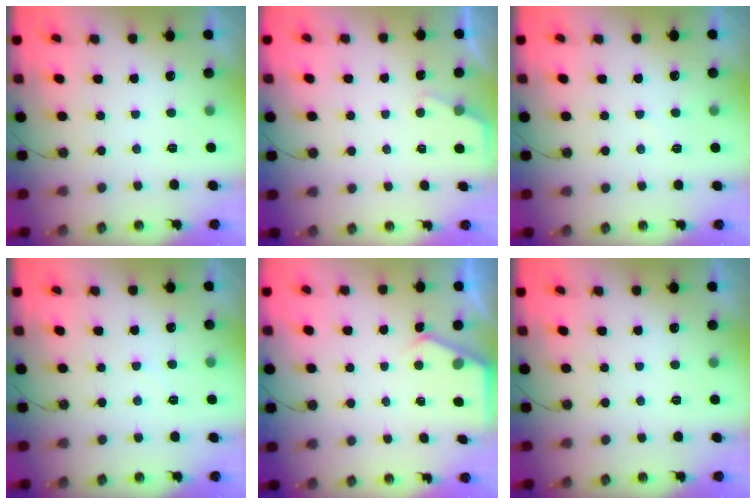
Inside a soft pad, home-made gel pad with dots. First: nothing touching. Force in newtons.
{"total": 2.3, "press": 2.3, "slide": 0.3}
{"total": 2.8, "press": 2.8, "slide": 0.3}
{"total": 4.7, "press": 4.6, "slide": 0.8}
{"total": 2.2, "press": 2.2, "slide": 0.3}
{"total": 0.0}